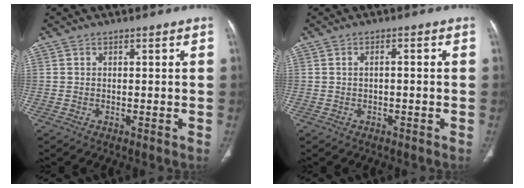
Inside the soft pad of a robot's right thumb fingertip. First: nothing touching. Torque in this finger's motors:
{"motor_torque": [-0.03, -0.58, -0.19, -0.01, -0.02]}